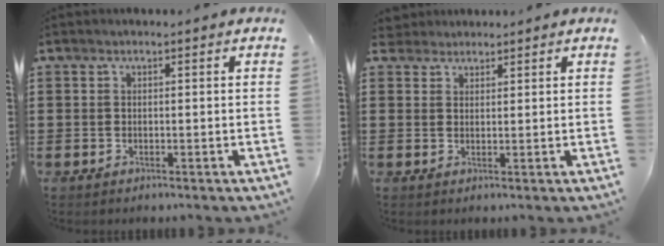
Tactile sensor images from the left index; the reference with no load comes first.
{"total": 2.3, "force": [2.1, 1.0, 0.0], "torque": [-0.008, 0.007, 0.041]}